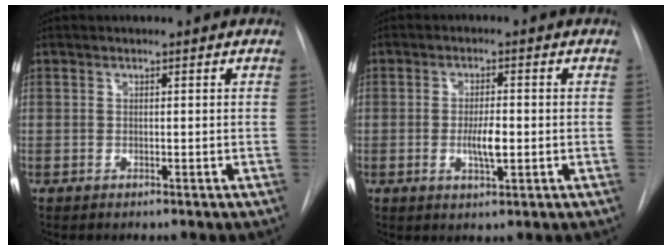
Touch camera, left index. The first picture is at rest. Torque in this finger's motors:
{"motor_torque": [0.95, 0.18, 0.16, 0.04]}